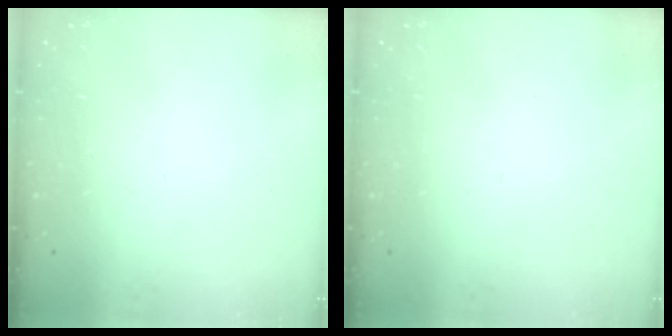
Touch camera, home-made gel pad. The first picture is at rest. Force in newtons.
{"total": 0.0}